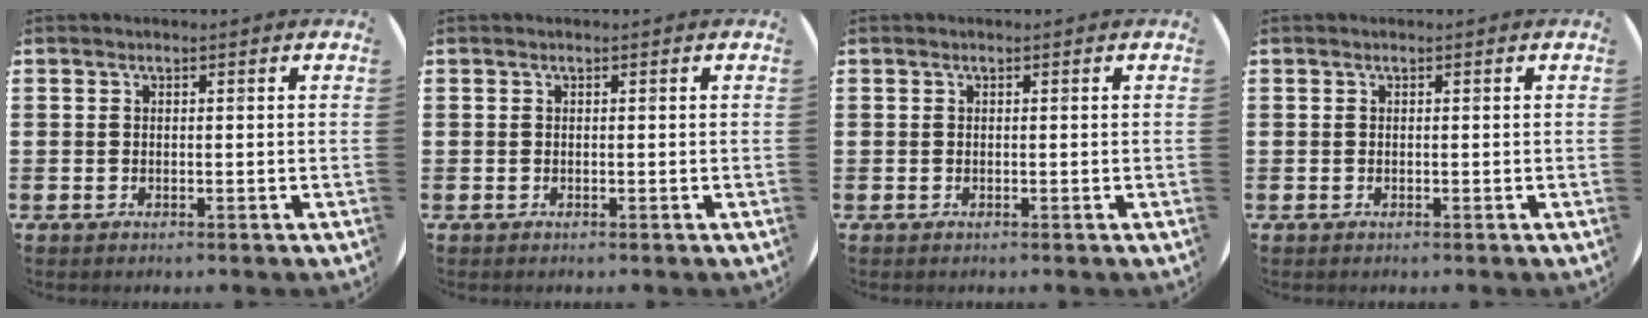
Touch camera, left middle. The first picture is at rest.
{"total": 0.0}
{"total": 0.0}
{"total": 0.0}